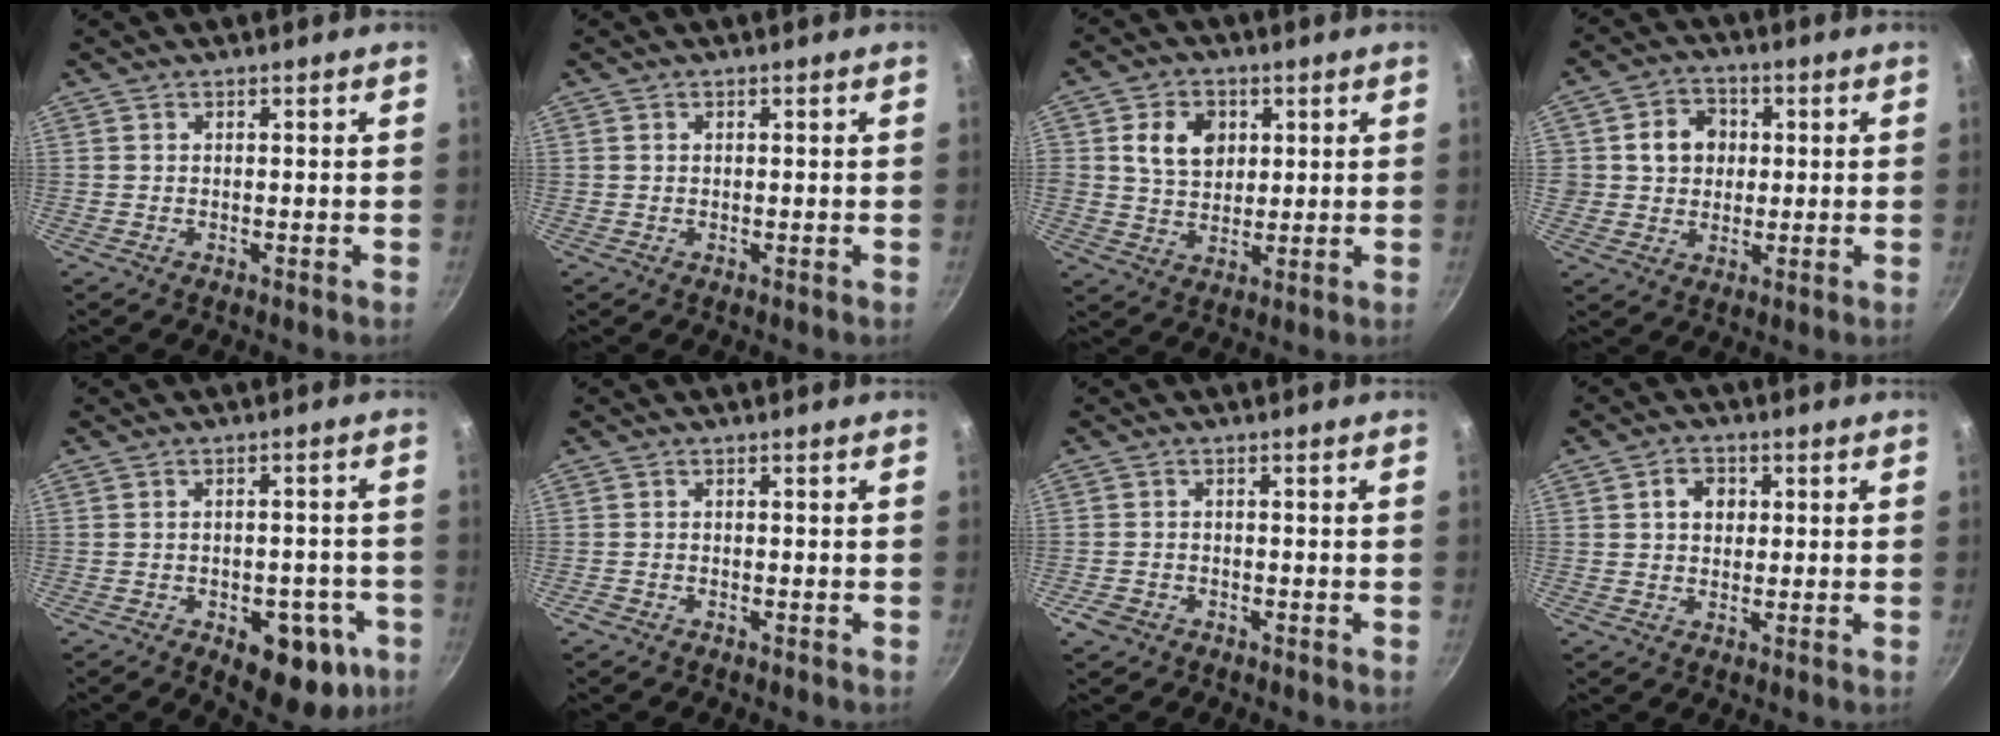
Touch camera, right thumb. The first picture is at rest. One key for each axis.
{"total": 0.5, "fx": 0.2, "fy": 0.5, "fz": 0.1, "tx": 0.001, "ty": 0.004, "tz": 0.002}
{"total": 8.7, "fx": 2.4, "fy": 6.9, "fz": 4.8, "tx": -0.057, "ty": -0.003, "tz": 0.039}
{"total": 8.0, "fx": 1.4, "fy": 7.0, "fz": 3.5, "tx": -0.022, "ty": 0.007, "tz": 0.017}
{"total": 13.4, "fx": -5.3, "fy": 7.3, "fz": 9.9, "tx": -0.083, "ty": 0.012, "tz": -0.061}
{"total": 1.1, "fx": -0.8, "fy": 0.6, "fz": 0.4, "tx": -0.016, "ty": 0.008, "tz": -0.019}
{"total": 3.1, "fx": -1.8, "fy": 2.2, "fz": 1.2, "tx": -0.027, "ty": 0.017, "tz": -0.030}
{"total": 4.5, "fx": 0.9, "fy": 3.6, "fz": 2.5, "tx": -0.020, "ty": 0.007, "tz": 0.010}